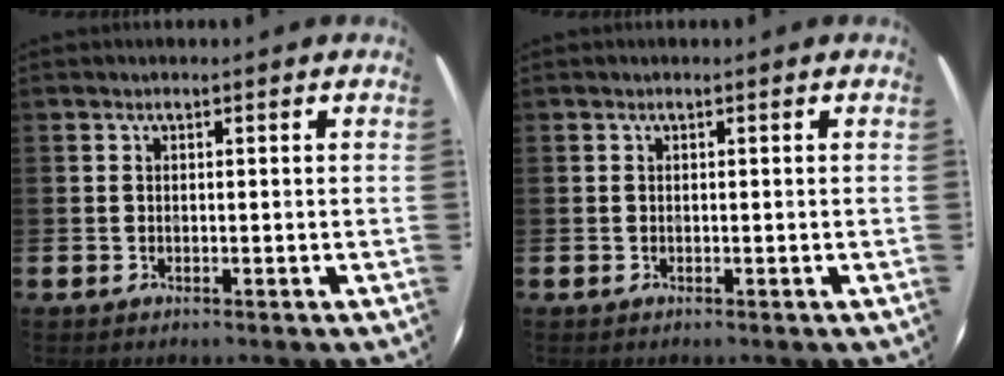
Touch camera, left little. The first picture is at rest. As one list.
[{"total": 0.0}]